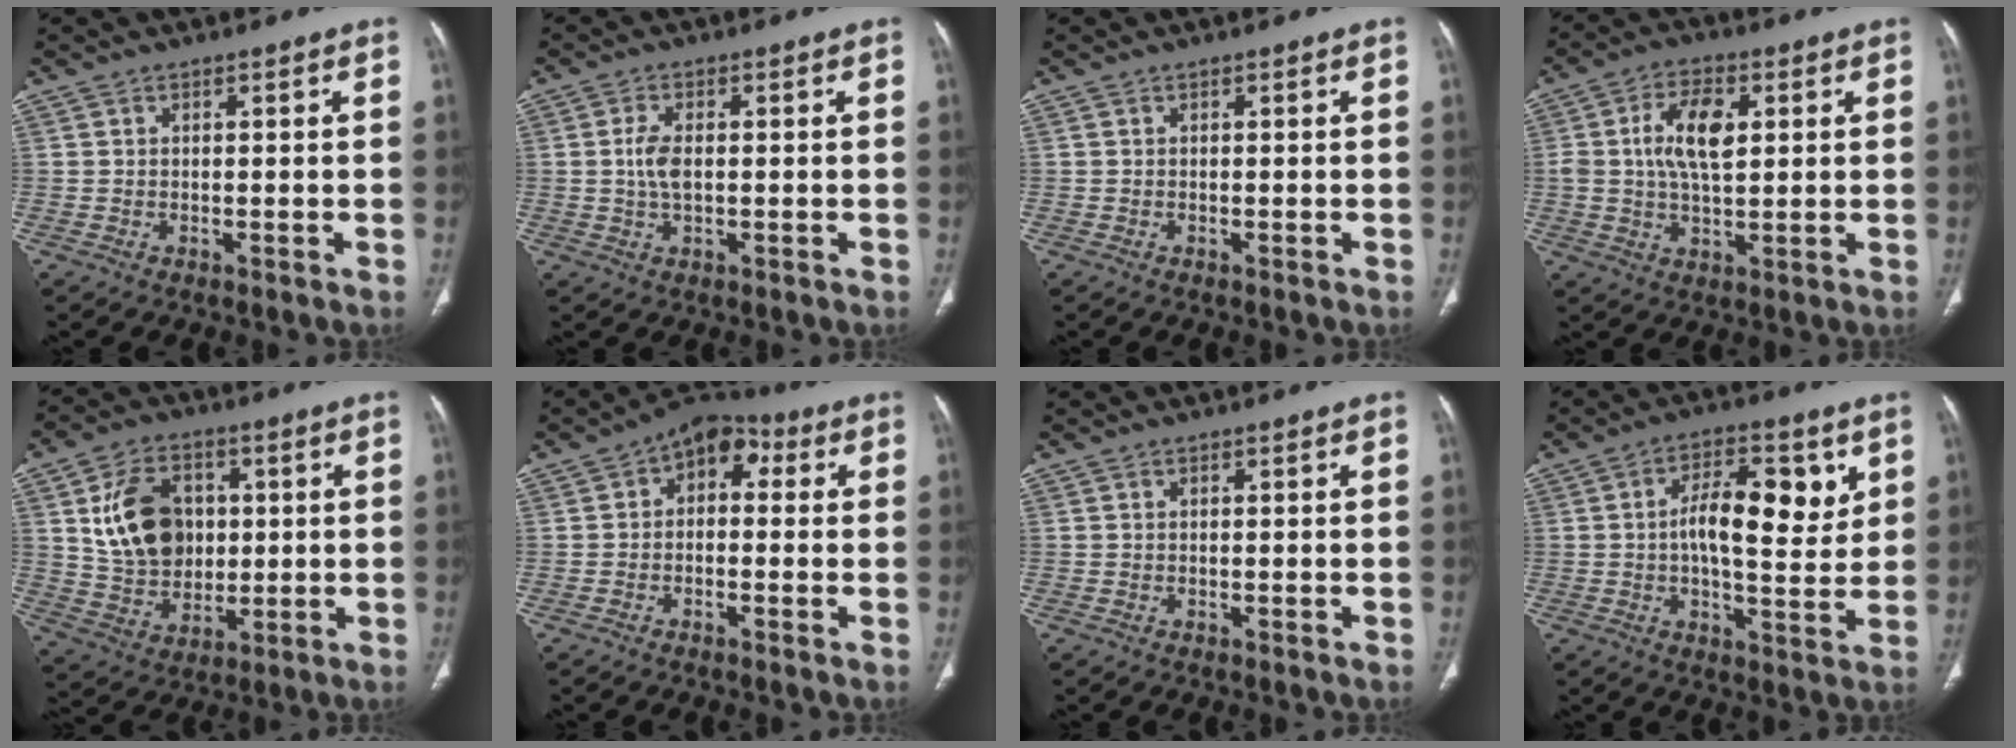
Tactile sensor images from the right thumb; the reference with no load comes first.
{"total": 3.9, "force": [0.1, 1.9, 3.4], "torque": [-0.072, 0.002, 0.001]}
{"total": 0.0}
{"total": 9.6, "force": [1.9, 5.0, 8.0], "torque": [-0.139, 0.002, 0.034]}
{"total": 14.8, "force": [2.8, 11.1, 9.3], "torque": [-0.127, -0.006, 0.058]}
{"total": 7.3, "force": [1.3, 4.7, 5.3], "torque": [-0.047, 0.027, 0.002]}
{"total": 0.0}
{"total": 12.4, "force": [2.8, 5.5, 10.8], "torque": [-0.140, -0.007, 0.040]}